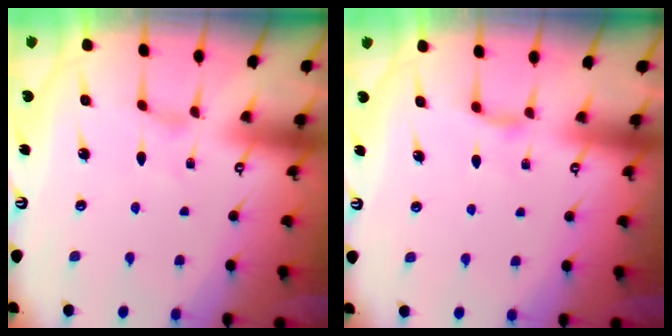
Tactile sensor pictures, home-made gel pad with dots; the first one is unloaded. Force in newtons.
{"total": 3.1, "press": 3.0, "slide": 0.4}